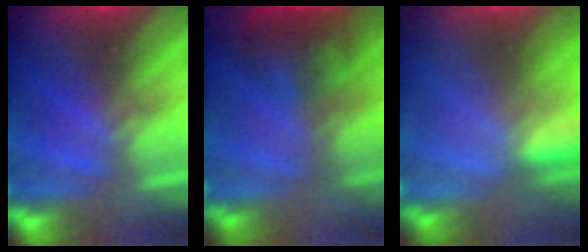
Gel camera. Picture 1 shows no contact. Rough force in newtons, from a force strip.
{"total": 7.3}
{"total": 2.9}